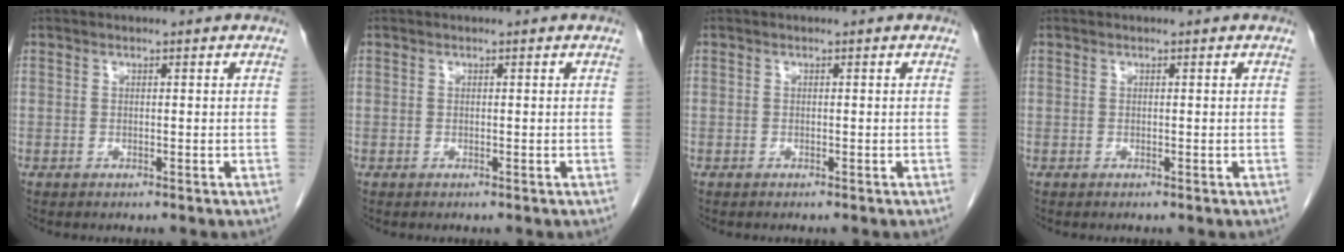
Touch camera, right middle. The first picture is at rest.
{"total": 0.0}
{"total": 0.0}
{"total": 0.0}